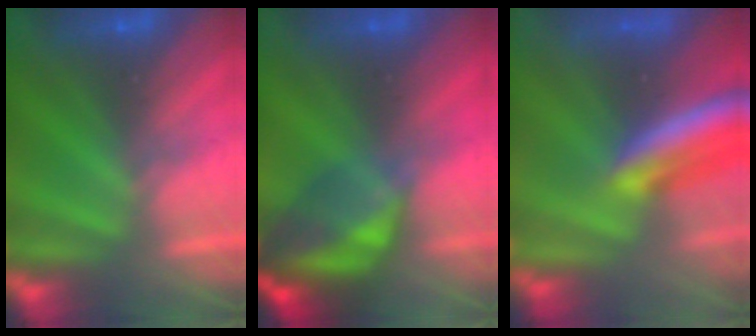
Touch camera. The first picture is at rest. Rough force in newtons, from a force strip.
{"total": 7.8}
{"total": 8.4}